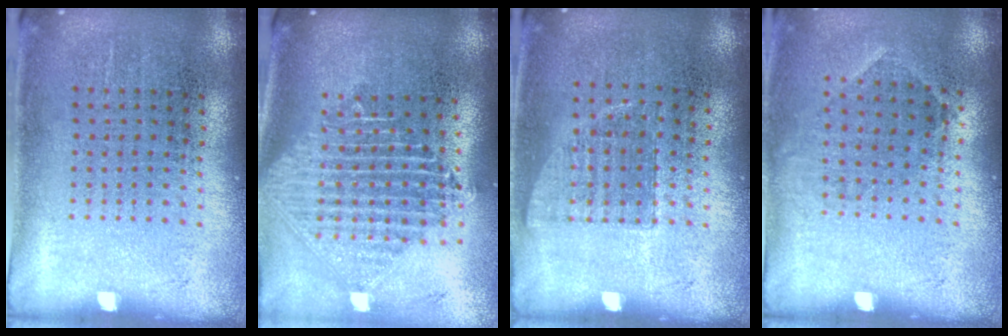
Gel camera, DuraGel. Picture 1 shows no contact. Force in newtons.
{"total": 2.3, "press": 1.8, "slide": 1.4}
{"total": 0.7, "press": 0.6, "slide": 0.2}
{"total": 0.8, "press": 0.7, "slide": 0.5}